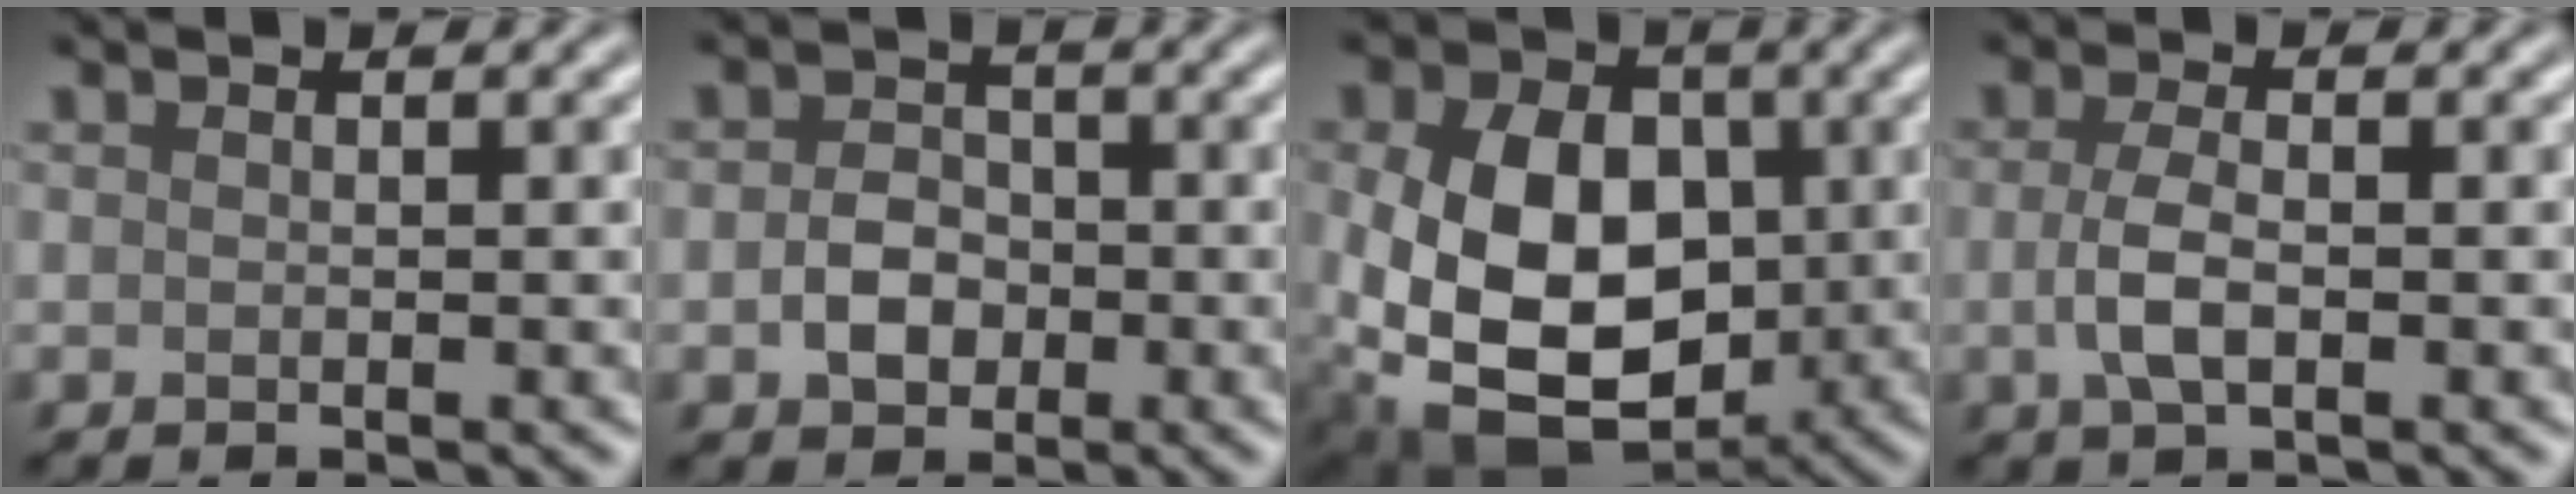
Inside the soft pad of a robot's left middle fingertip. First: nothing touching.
{"total": 2.8, "force": [-0.8, 2.2, 1.6], "torque": [-0.027, 0.001, -0.019]}
{"total": 14.4, "force": [-0.8, 10.5, 9.9], "torque": [-0.171, -0.024, -0.010]}
{"total": 2.9, "force": [-0.4, 1.1, 2.6], "torque": [-0.059, -0.001, -0.010]}